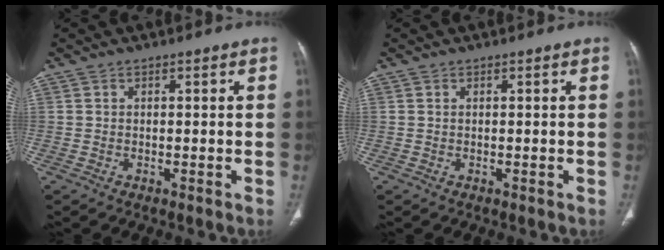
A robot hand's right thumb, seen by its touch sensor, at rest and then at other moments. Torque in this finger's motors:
{"motor_torque": [0.11, 0.02, -0.03, -0.21, 0.03]}